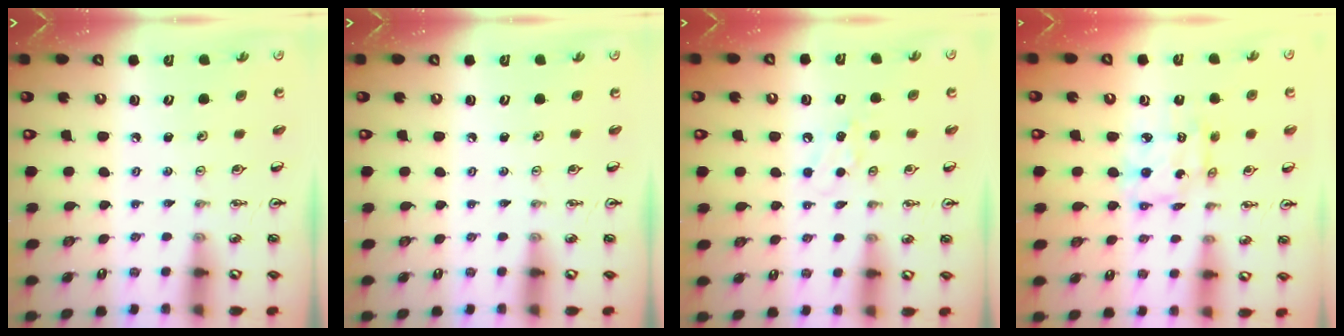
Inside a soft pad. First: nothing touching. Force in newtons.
{"total": 0.0}
{"total": 5.1, "press": 4.9, "slide": 1.4}
{"total": 6.4, "press": 6.4, "slide": 0.3}